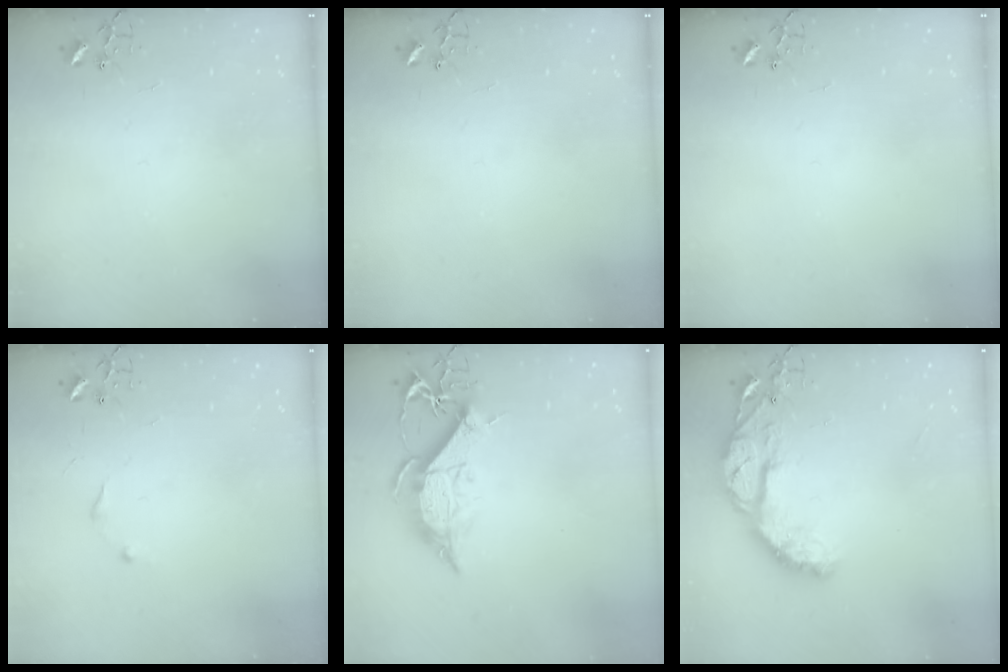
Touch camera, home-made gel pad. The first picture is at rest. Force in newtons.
{"total": 0.0}
{"total": 0.0}
{"total": 6.0, "press": 6.0, "slide": 0.6}
{"total": 13.0, "press": 12.9, "slide": 1.5}
{"total": 14.9, "press": 14.8, "slide": 1.5}